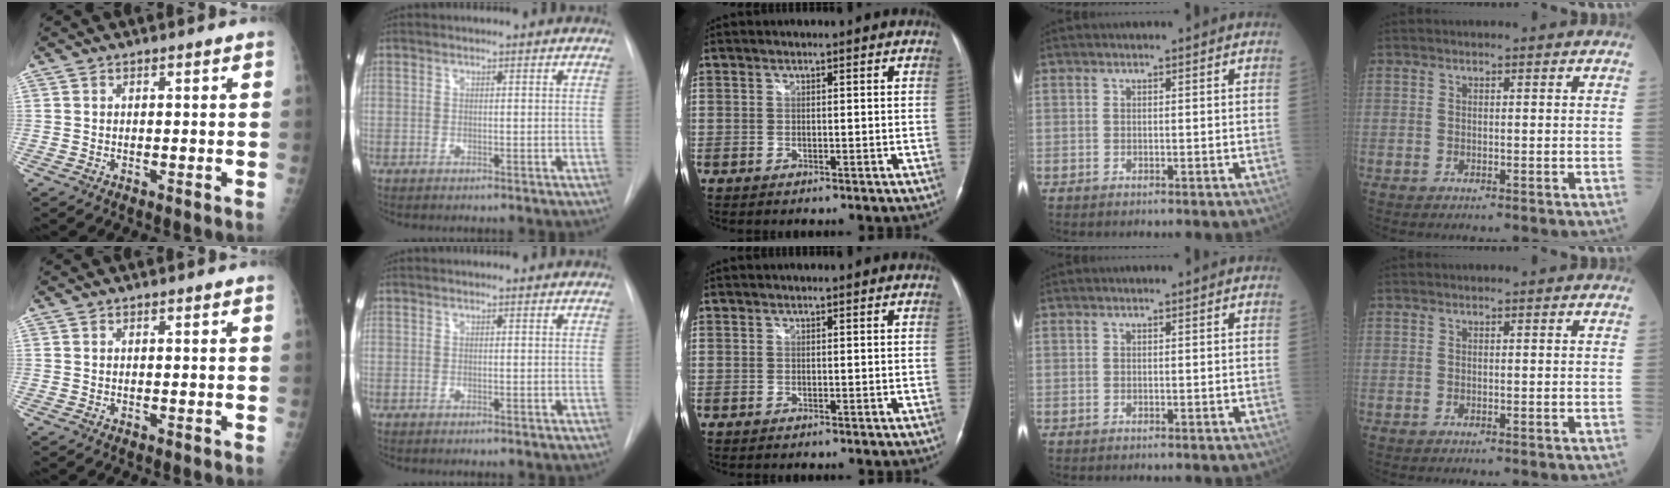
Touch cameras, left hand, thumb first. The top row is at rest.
{}